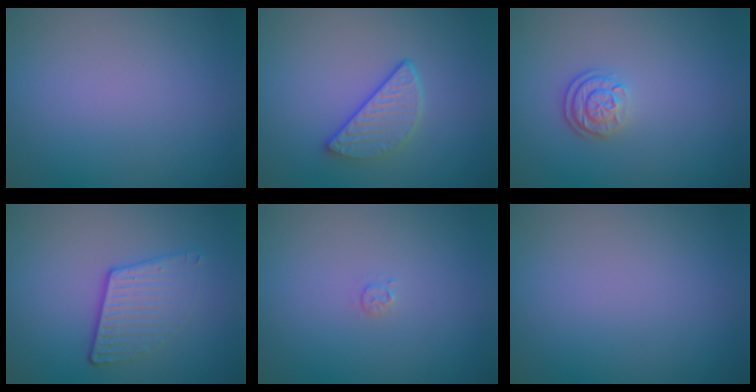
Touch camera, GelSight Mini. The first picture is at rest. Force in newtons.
{"total": 3.2, "press": 2.6, "slide": 2.0}
{"total": 2.5, "press": 2.0, "slide": 1.5}
{"total": 3.7, "press": 2.5, "slide": 2.7}
{"total": 0.7, "press": 0.7, "slide": 0.1}
{"total": 0.0}